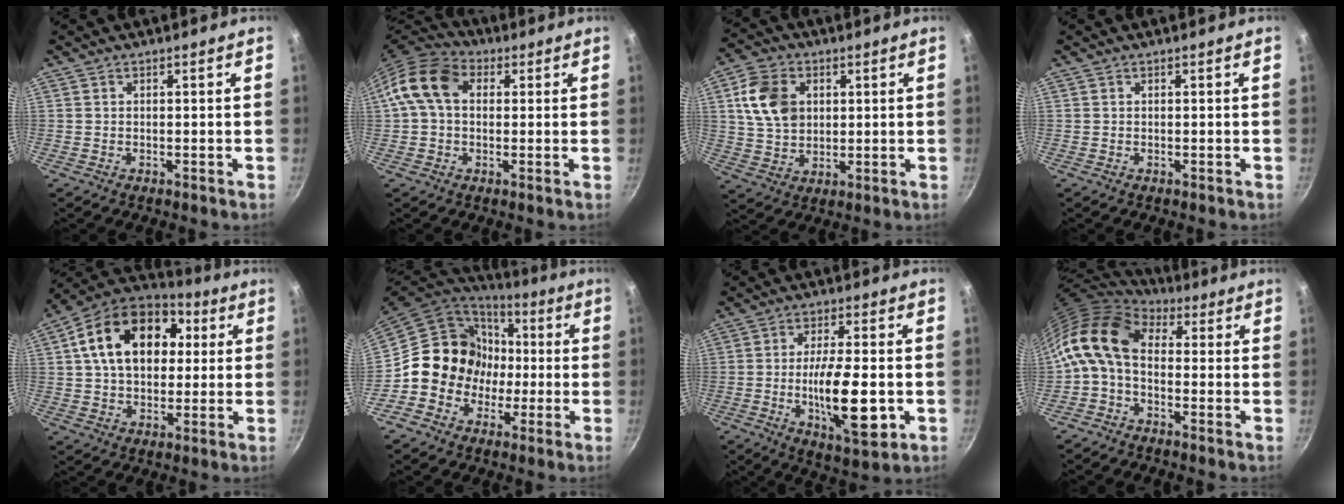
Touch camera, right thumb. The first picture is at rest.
{"total": 10.5, "force": [1.9, 7.6, 7.0], "torque": [-0.107, 0.023, 0.014]}
{"total": 11.3, "force": [2.7, 8.4, 7.0], "torque": [-0.109, -0.001, 0.051]}
{"total": 0.0}
{"total": 20.5, "force": [4.5, 14.1, 14.1], "torque": [-0.216, 0.024, 0.059]}
{"total": 15.7, "force": [-1.3, 14.4, 6.1], "torque": [-0.053, 0.049, -0.024]}
{"total": 14.5, "force": [-3.0, 4.6, 13.4], "torque": [-0.219, 0.001, -0.046]}
{"total": 11.7, "force": [0.3, 7.6, 8.8], "torque": [-0.160, 0.024, -0.018]}